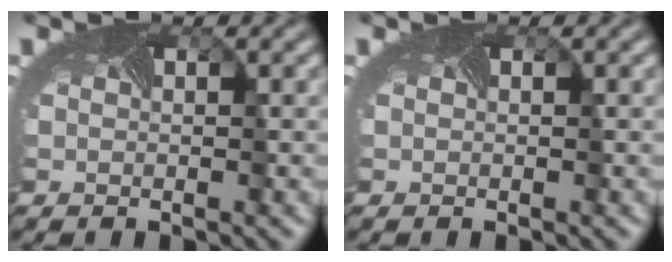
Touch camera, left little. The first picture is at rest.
{"total": 0.0}